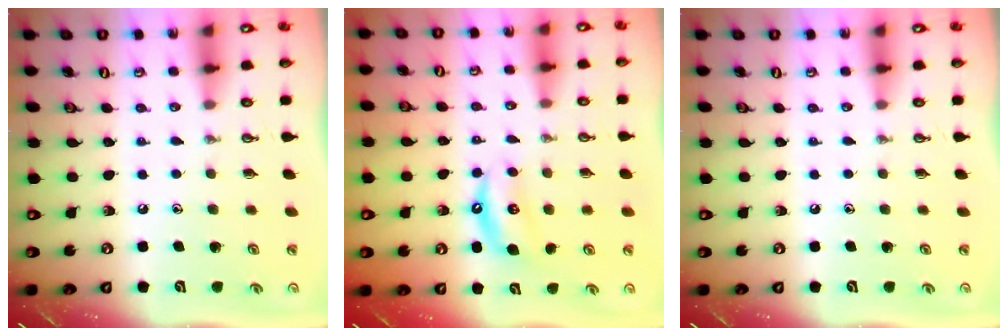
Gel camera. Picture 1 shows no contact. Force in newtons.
{"total": 5.9, "press": 5.9, "slide": 0.4}
{"total": 0.0}